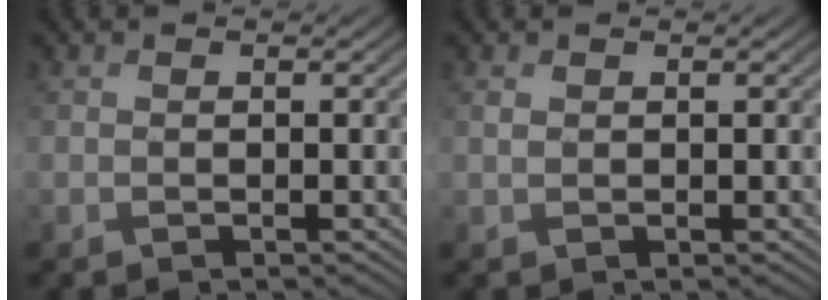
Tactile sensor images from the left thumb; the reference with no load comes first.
{"total": 0.9, "force": [0.9, 0.0, 0.1], "torque": [-0.002, 0.005, 0.018]}